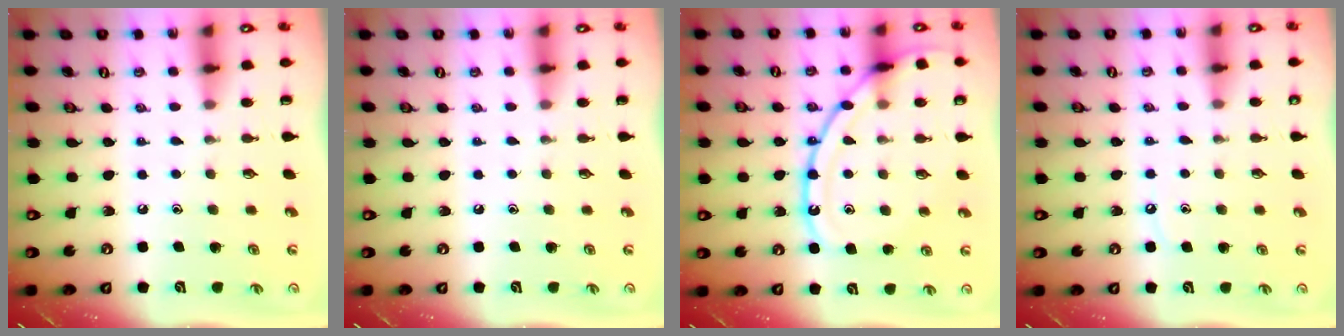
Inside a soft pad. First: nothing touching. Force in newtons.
{"total": 0.0}
{"total": 16.2, "press": 16.1, "slide": 1.6}
{"total": 4.5, "press": 4.4, "slide": 0.4}